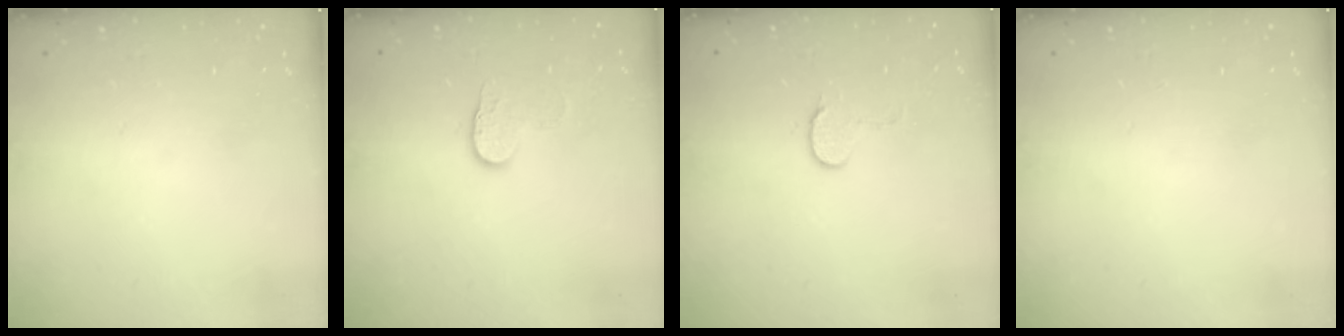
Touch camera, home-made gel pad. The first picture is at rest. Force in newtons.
{"total": 6.4, "press": 6.4, "slide": 0.6}
{"total": 5.9, "press": 5.9, "slide": 0.5}
{"total": 0.0}